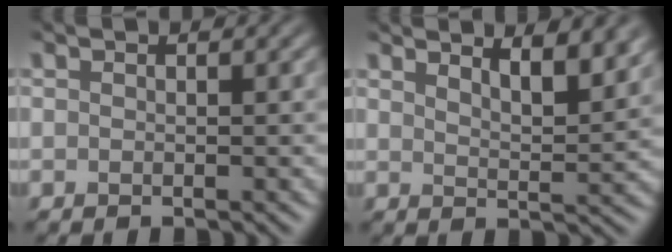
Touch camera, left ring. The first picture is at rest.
{"total": 4.7, "force": [3.5, 1.3, 2.8], "torque": [-0.026, 0.010, 0.044]}